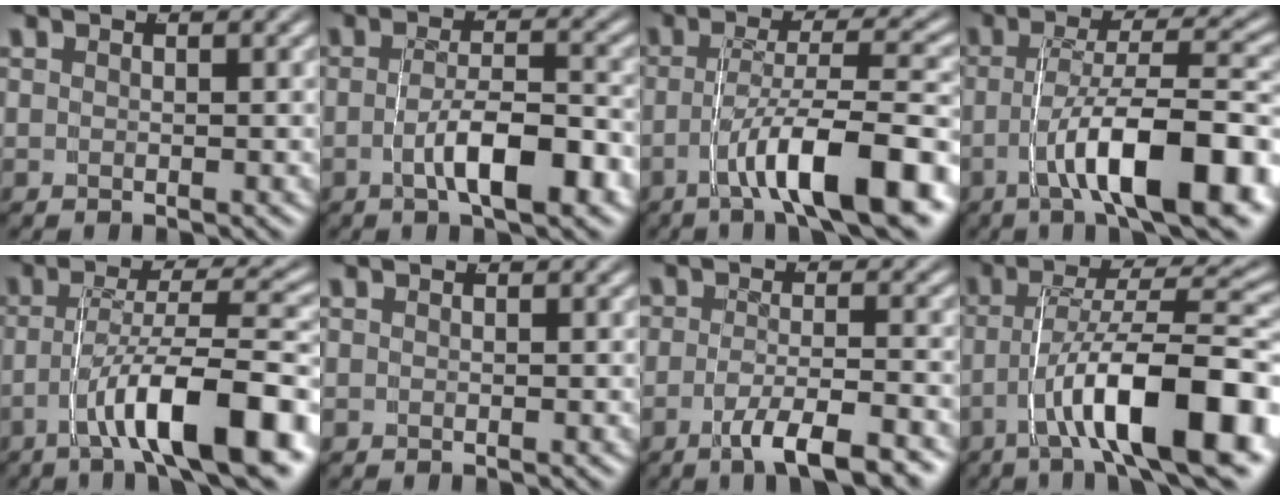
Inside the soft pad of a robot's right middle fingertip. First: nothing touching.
{"total": 4.9, "force": [-2.5, 1.1, 4.1], "torque": [-0.064, -0.004, -0.040]}
{"total": 7.8, "force": [-3.6, 1.5, 6.8], "torque": [-0.098, 0.003, -0.055]}
{"total": 9.6, "force": [-4.0, 2.6, 8.3], "torque": [-0.119, -0.001, -0.059]}
{"total": 8.8, "force": [-4.1, 2.0, 7.5], "torque": [-0.110, 0.001, -0.060]}
{"total": 0.0}
{"total": 4.6, "force": [-3.3, 0.8, 3.1], "torque": [-0.056, -0.013, -0.049]}
{"total": 10.6, "force": [-4.1, 3.1, 9.2], "torque": [-0.138, -0.007, -0.056]}